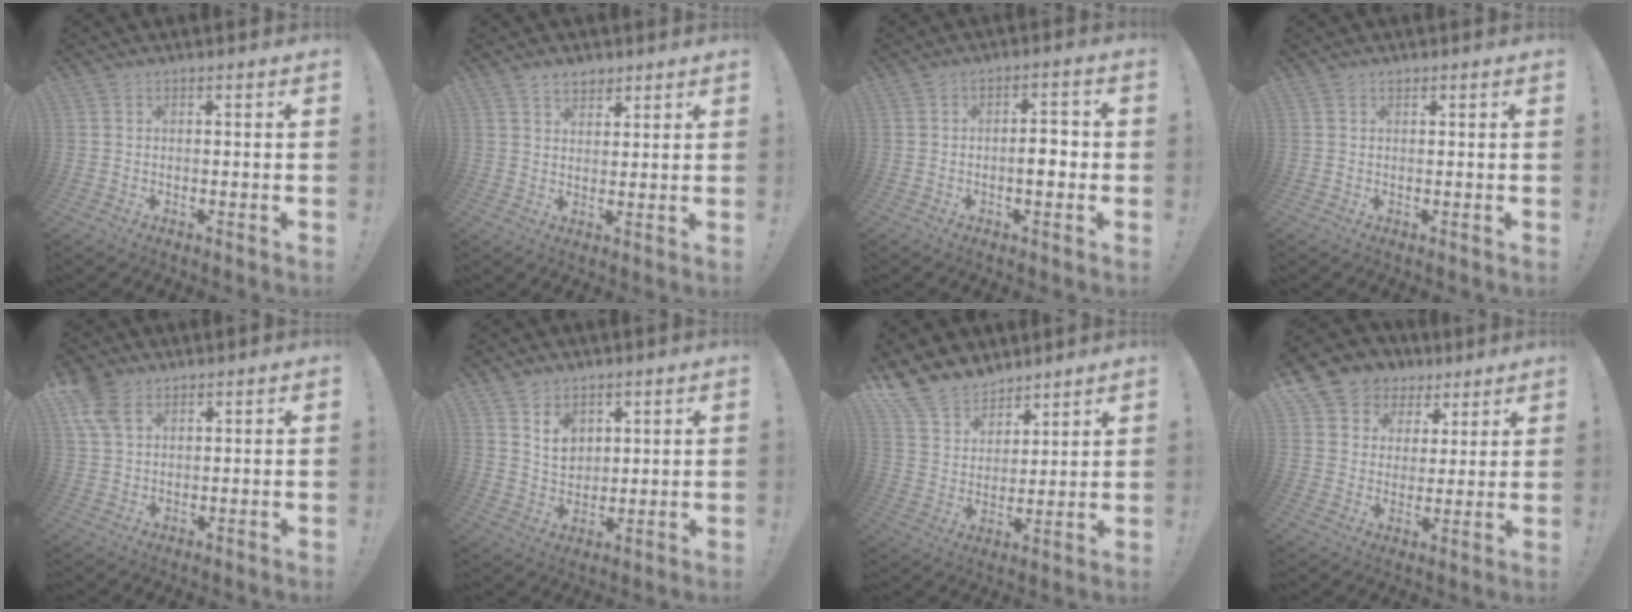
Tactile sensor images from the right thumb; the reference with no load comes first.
{"total": 4.5, "force": [3.4, 2.7, 1.5], "torque": [-0.012, -0.020, 0.060]}
{"total": 5.3, "force": [-1.2, 2.0, 4.8], "torque": [-0.067, 0.006, -0.024]}
{"total": 0.6, "force": [0.5, 0.3, 0.1], "torque": [0.002, -0.002, 0.009]}
{"total": 8.3, "force": [4.5, 5.0, 4.9], "torque": [-0.091, -0.014, 0.089]}
{"total": 7.9, "force": [4.8, 5.6, 2.9], "torque": [-0.034, -0.034, 0.089]}
{"total": 13.6, "force": [11.2, 7.1, 2.7], "torque": [-0.072, -0.088, 0.218]}
{"total": 8.7, "force": [4.7, 7.1, 1.8], "torque": [-0.029, -0.039, 0.097]}